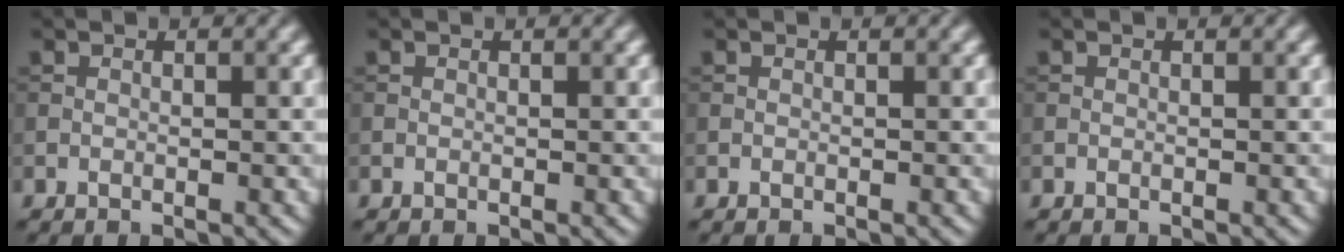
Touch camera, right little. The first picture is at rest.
{"total": 0.0}
{"total": 0.0}
{"total": 0.0}